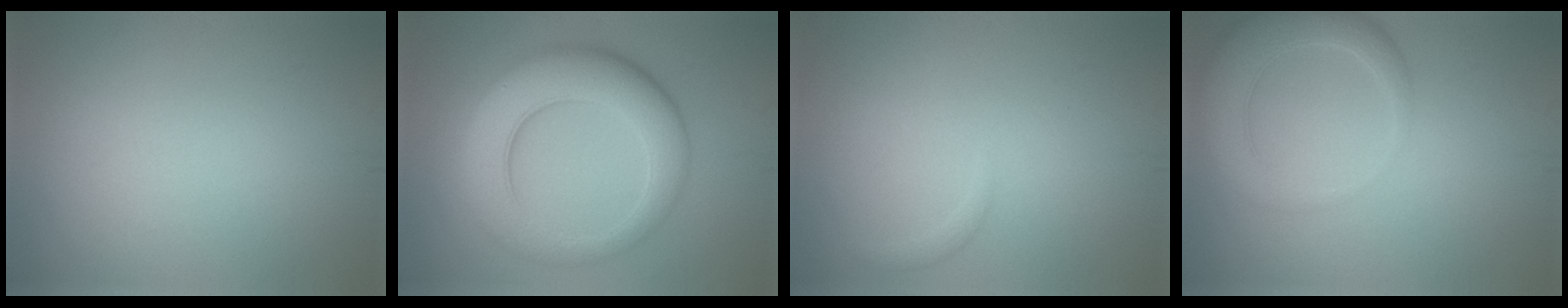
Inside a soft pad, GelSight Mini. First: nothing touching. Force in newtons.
{"total": 8.5, "press": 8.5, "slide": 0.2}
{"total": 0.6, "press": 0.6, "slide": 0.1}
{"total": 4.8, "press": 4.7, "slide": 0.5}